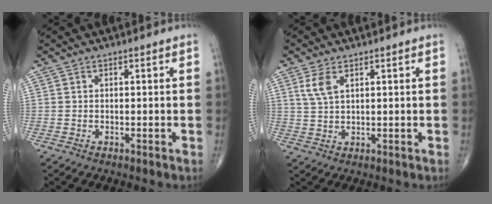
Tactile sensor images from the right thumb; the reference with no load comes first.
{"total": 3.9, "force": [1.8, 1.8, 2.9], "torque": [-0.062, 0.001, 0.044]}